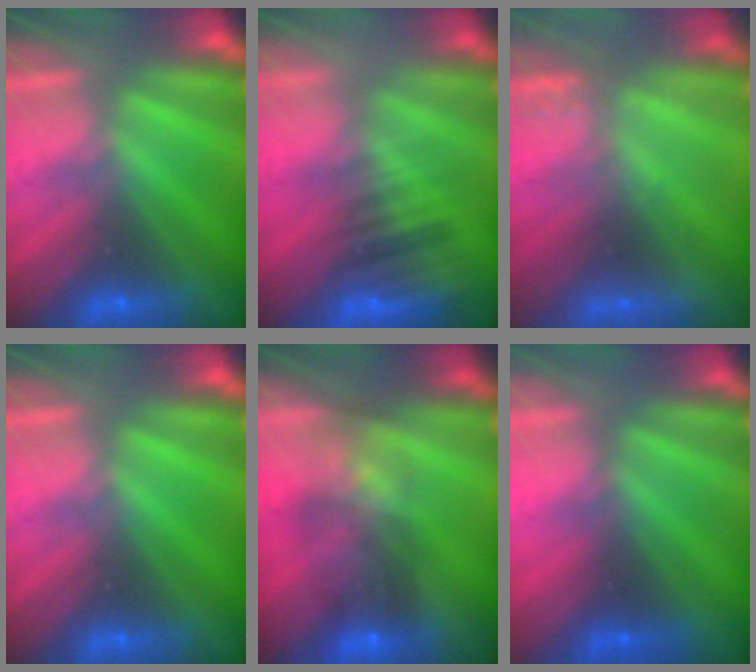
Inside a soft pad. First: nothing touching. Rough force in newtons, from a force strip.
{"total": 4.6}
{"total": 2.2}
{"total": 0.0}
{"total": 5.8}
{"total": 3.3}